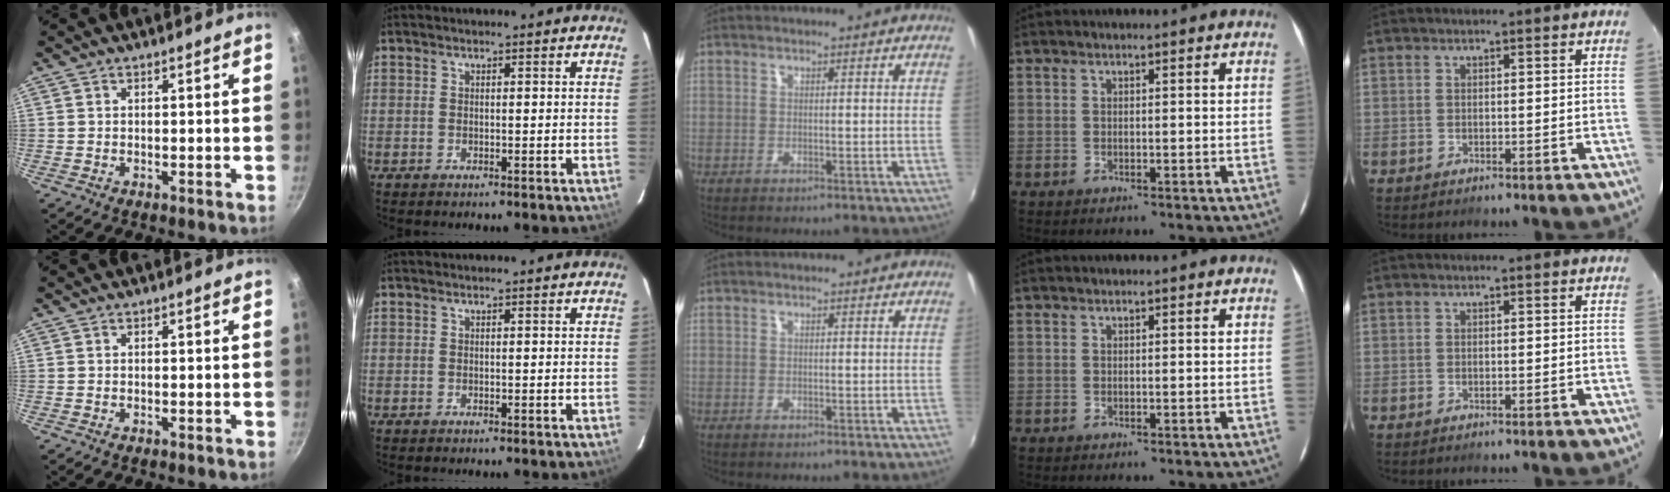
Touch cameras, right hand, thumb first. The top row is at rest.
{}